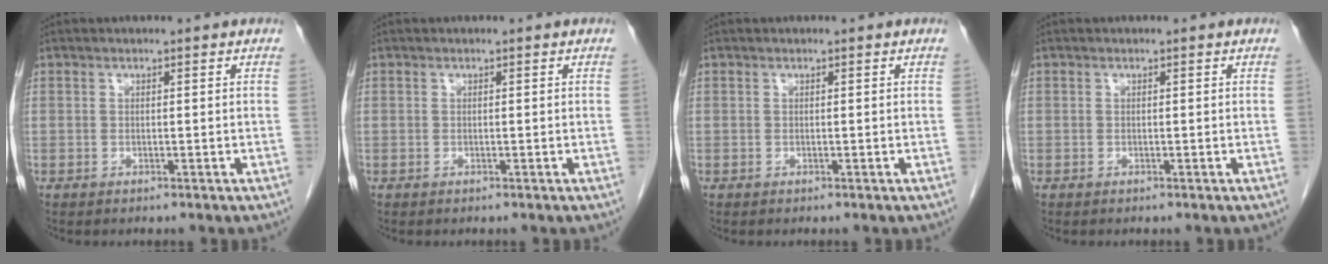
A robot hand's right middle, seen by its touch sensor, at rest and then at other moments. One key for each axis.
{"total": 0.0}
{"total": 0.0}
{"total": 0.0}